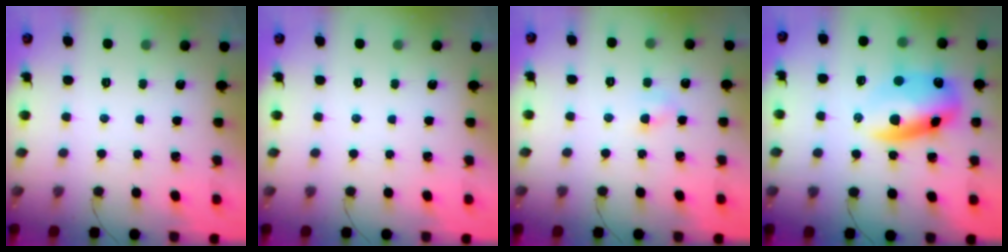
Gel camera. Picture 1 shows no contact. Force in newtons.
{"total": 0.0}
{"total": 3.6, "press": 3.4, "slide": 1.1}
{"total": 13.6, "press": 13.4, "slide": 2.8}